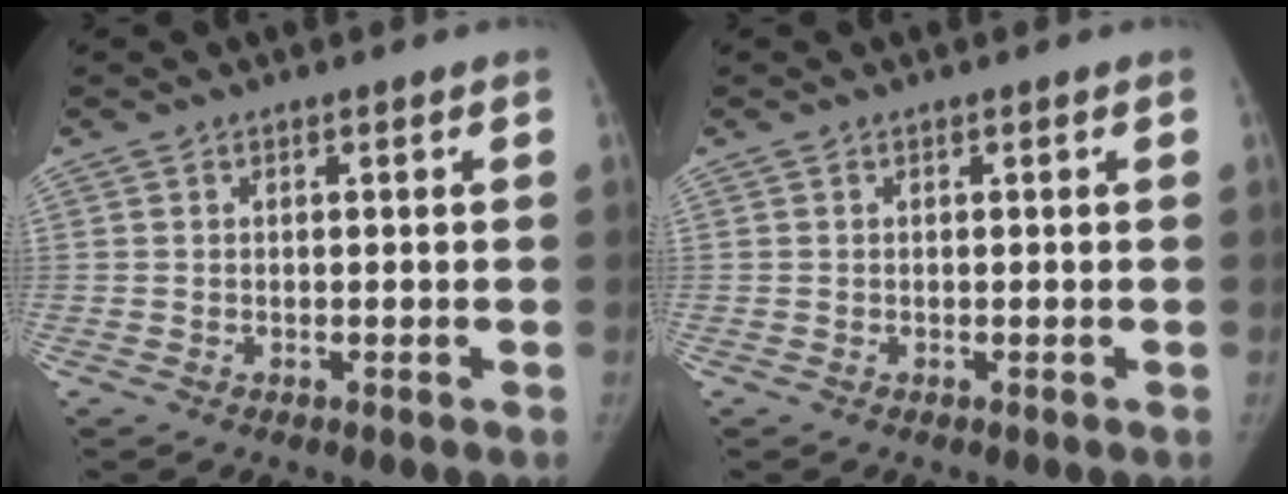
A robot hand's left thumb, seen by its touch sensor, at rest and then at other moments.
{"total": 0.0}